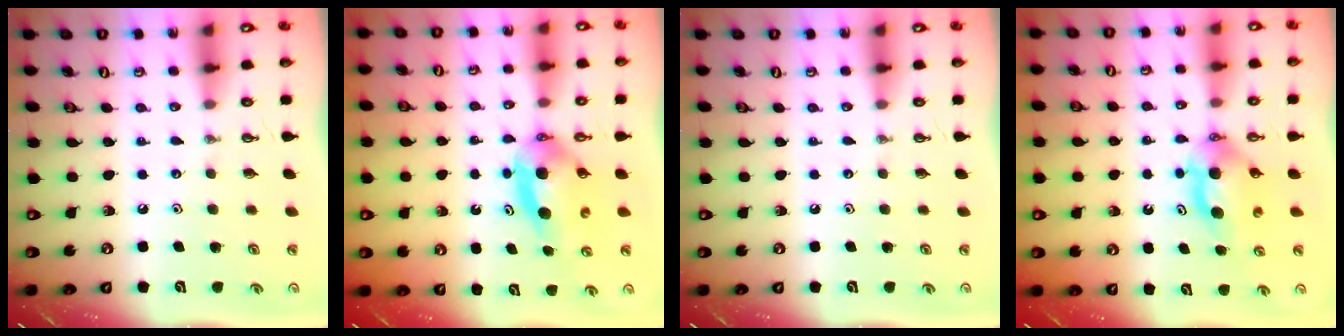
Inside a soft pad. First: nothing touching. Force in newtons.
{"total": 6.3, "press": 5.8, "slide": 2.3}
{"total": 0.0}
{"total": 6.3, "press": 5.1, "slide": 3.6}